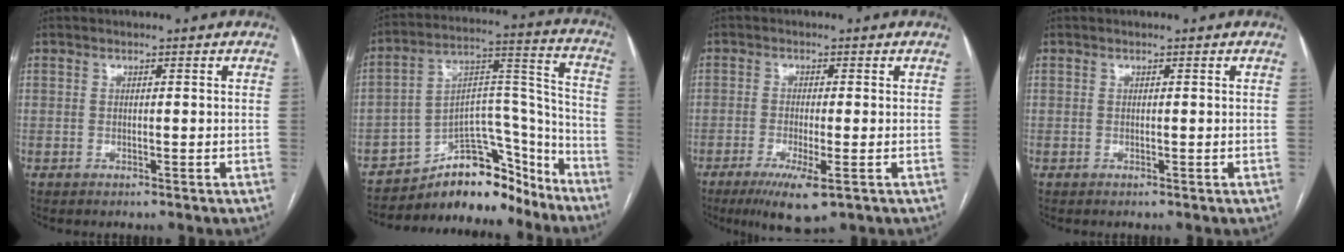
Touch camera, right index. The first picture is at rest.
{"total": 16.2, "force": [-13.9, 6.1, 5.6], "torque": [-0.068, 0.074, -0.218]}
{"total": 6.7, "force": [-3.4, 0.9, 5.7], "torque": [-0.104, -0.019, -0.054]}
{"total": 0.0}